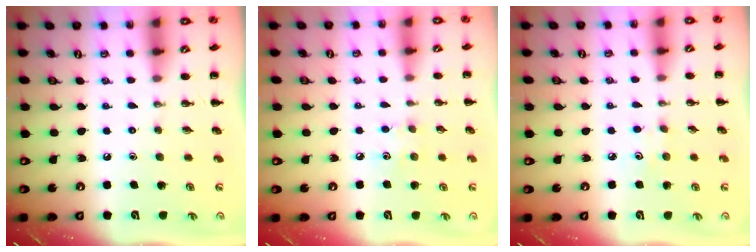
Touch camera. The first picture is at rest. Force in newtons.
{"total": 4.7, "press": 4.6, "slide": 1.1}
{"total": 4.0, "press": 3.8, "slide": 1.0}